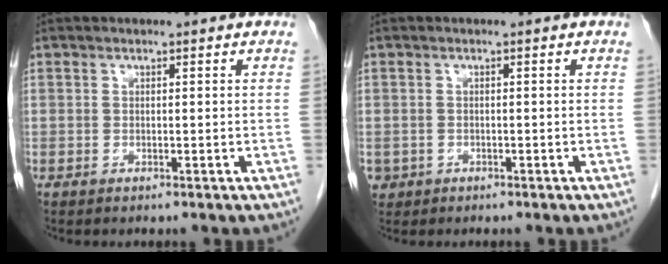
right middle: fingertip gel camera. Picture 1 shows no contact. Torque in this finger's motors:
{"motor_torque": [0.85, -0.44, 0.25, 0.01]}